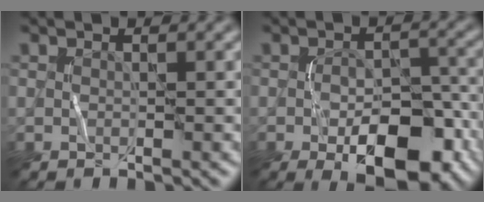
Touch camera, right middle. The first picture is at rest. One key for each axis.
{"total": 9.1, "fx": -4.5, "fy": 4.1, "fz": 6.7, "tx": -0.093, "ty": 0.002, "tz": -0.061}